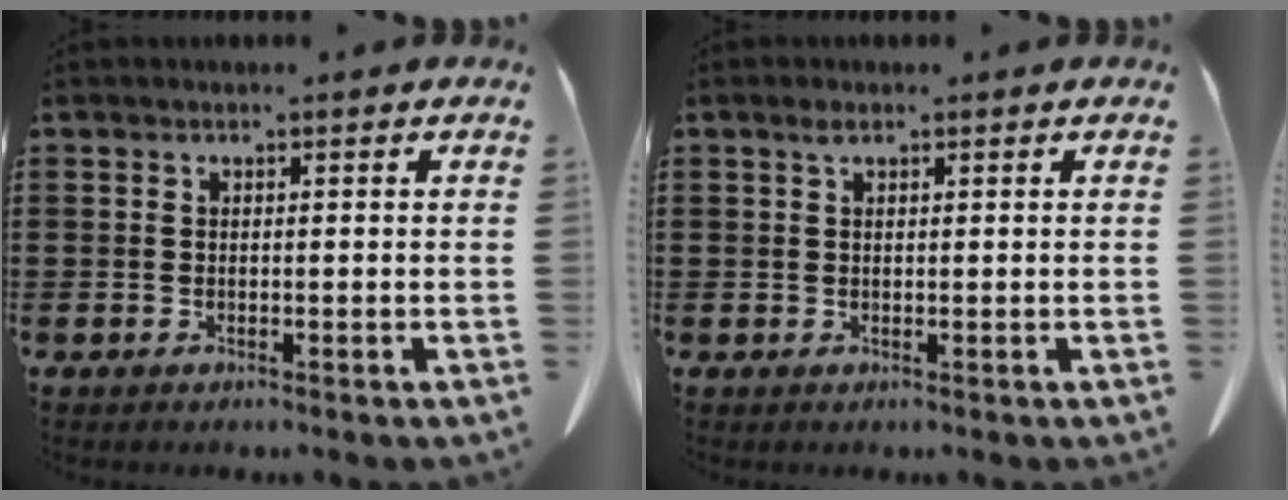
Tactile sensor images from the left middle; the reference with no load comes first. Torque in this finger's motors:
{"motor_torque": [0.86, 0.64, -0.02, 0.02]}